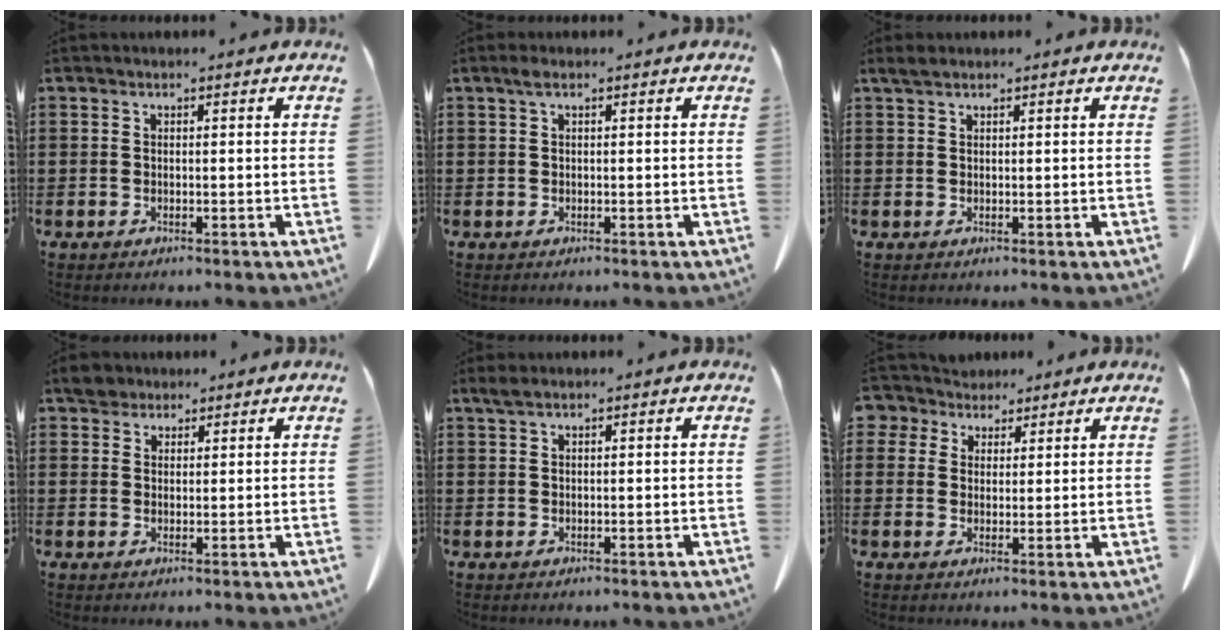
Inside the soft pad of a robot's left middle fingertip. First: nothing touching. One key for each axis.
{"total": 1.0, "fx": 0.4, "fy": 0.2, "fz": 0.9, "tx": -0.020, "ty": 0.003, "tz": 0.006}
{"total": 1.3, "fx": 0.9, "fy": 0.3, "fz": 0.8, "tx": -0.019, "ty": 0.002, "tz": 0.017}
{"total": 2.9, "fx": 2.5, "fy": 1.4, "fz": 0.6, "tx": -0.014, "ty": 0.003, "tz": 0.048}
{"total": 1.1, "fx": 0.7, "fy": 0.1, "fz": 0.8, "tx": -0.018, "ty": 0.001, "tz": 0.012}
{"total": 3.9, "fx": 2.9, "fy": 2.6, "fz": 0.3, "tx": -0.026, "ty": 0.003, "tz": 0.053}